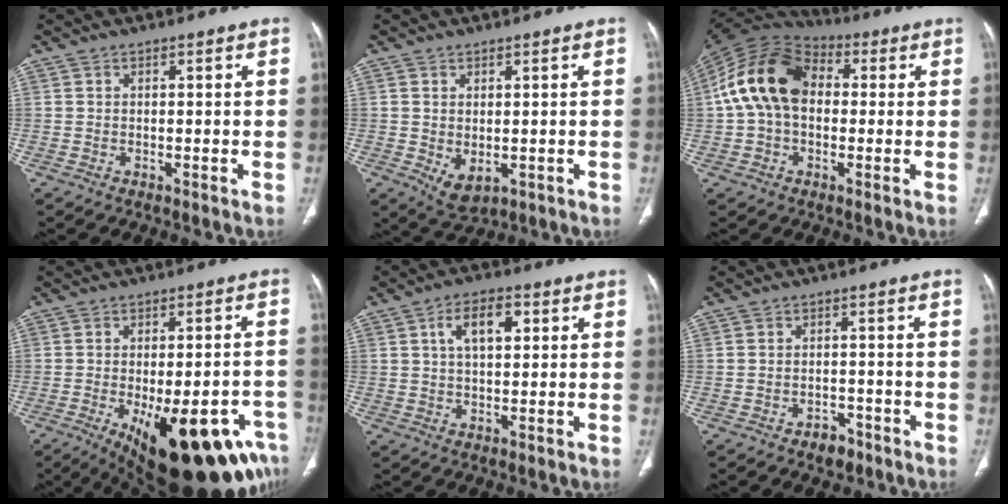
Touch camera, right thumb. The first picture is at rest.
{"total": 4.5, "force": [-0.7, 2.8, 3.4], "torque": [-0.056, -0.007, 0.007]}
{"total": 16.3, "force": [1.4, 11.4, 11.6], "torque": [-0.209, 0.038, 0.013]}
{"total": 23.6, "force": [-11.7, 9.2, 18.3], "torque": [-0.177, 0.024, -0.145]}
{"total": 7.4, "force": [2.3, 3.8, 5.9], "torque": [-0.093, 0.005, 0.038]}
{"total": 3.4, "force": [-2.3, 2.2, 1.4], "torque": [-0.015, 0.016, -0.027]}